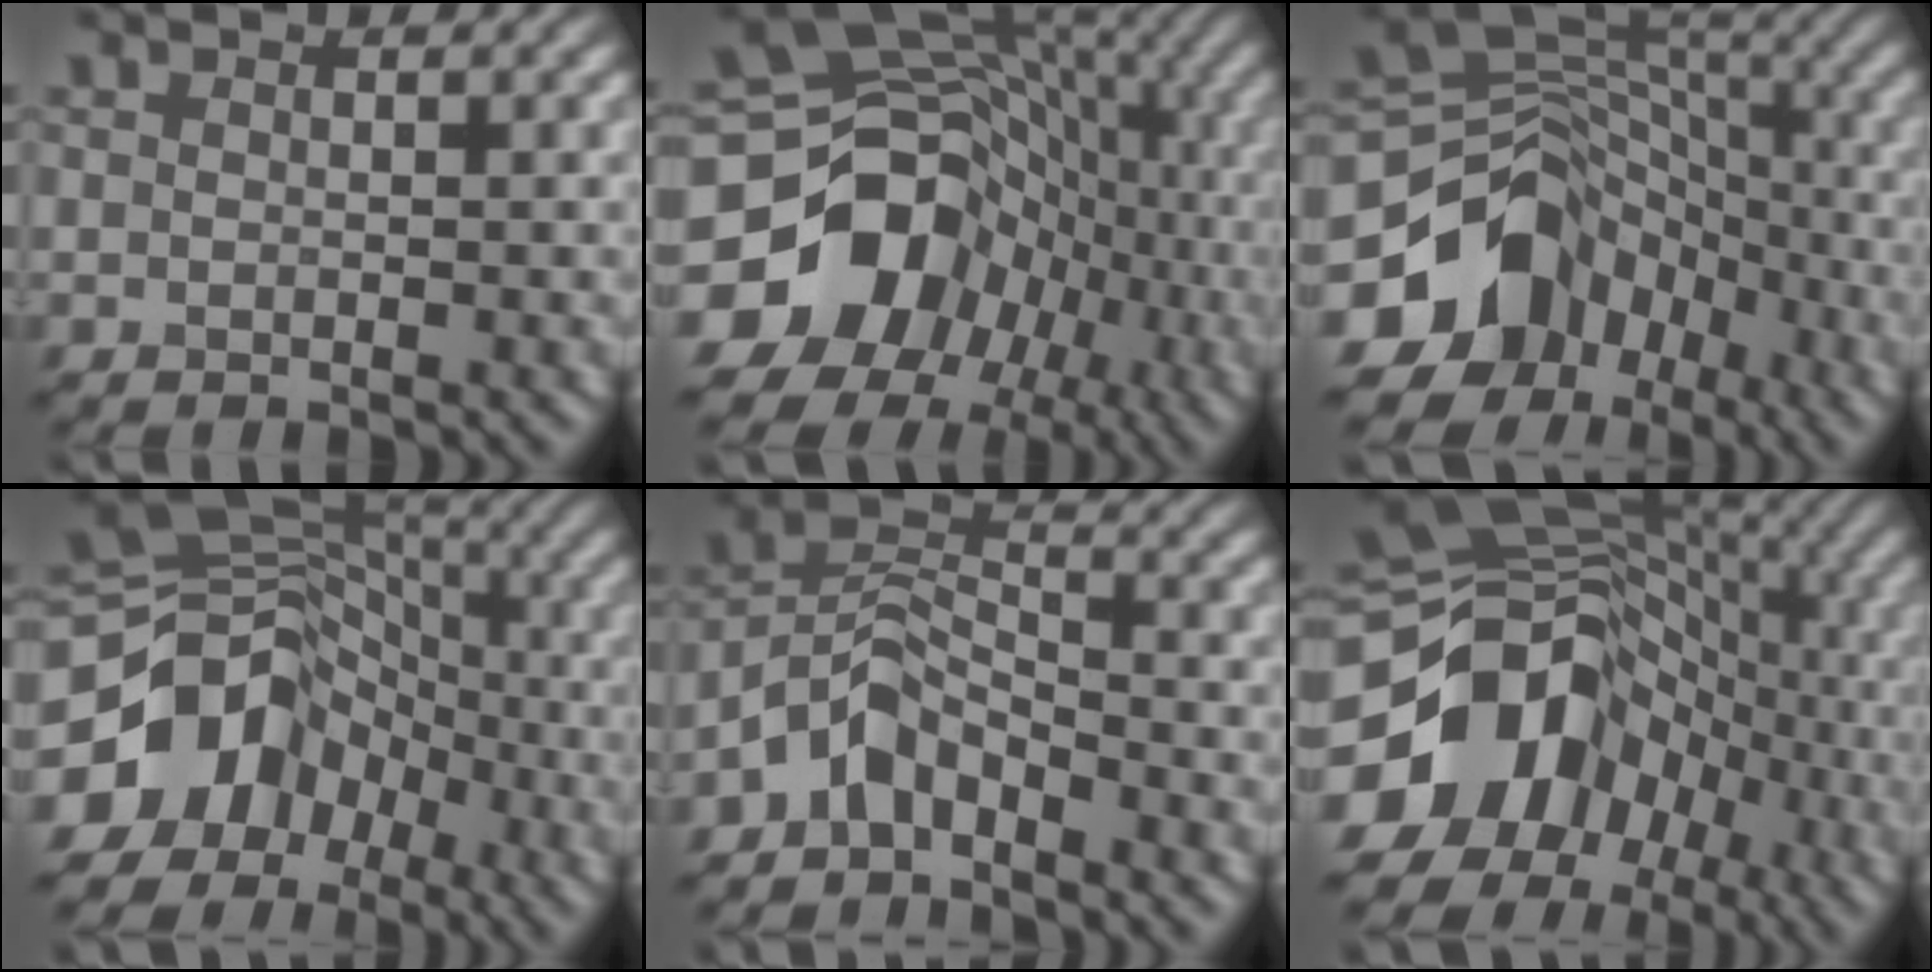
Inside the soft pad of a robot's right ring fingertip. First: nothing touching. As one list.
[{"total": 13.8, "force": [-4.3, 11.4, 6.4], "torque": [-0.126, -0.006, -0.081]}, {"total": 11.6, "force": [-5.2, 9.2, 4.9], "torque": [-0.101, -0.003, -0.093]}, {"total": 10.9, "force": [-4.7, 8.7, 4.5], "torque": [-0.086, 0.004, -0.092]}, {"total": 4.0, "force": [-3.0, 1.9, 1.9], "torque": [-0.029, 0.012, -0.069]}, {"total": 14.6, "force": [-5.0, 11.6, 7.3], "torque": [-0.127, 0.002, -0.092]}]